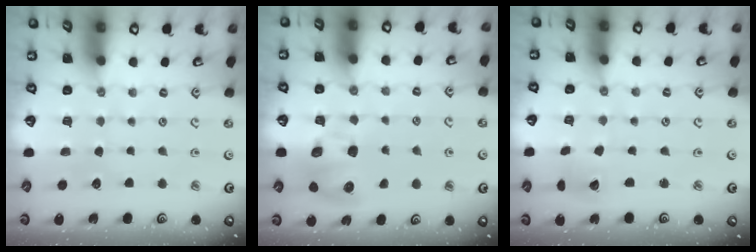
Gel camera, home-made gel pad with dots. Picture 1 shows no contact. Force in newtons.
{"total": 8.7, "press": 8.6, "slide": 1.2}
{"total": 4.0, "press": 3.9, "slide": 0.5}